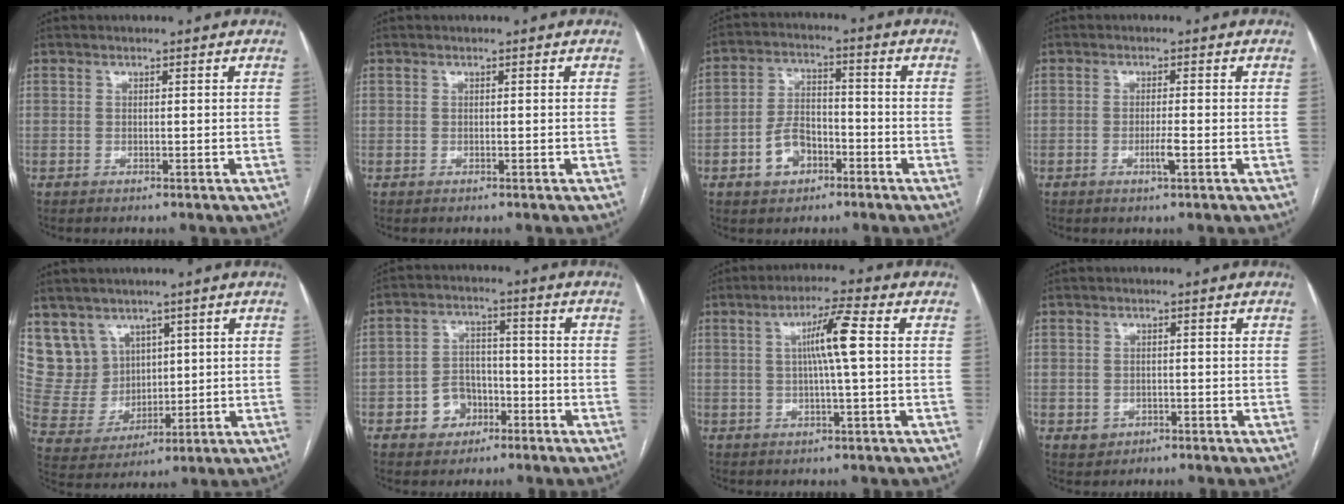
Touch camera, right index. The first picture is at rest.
{"total": 0.0}
{"total": 7.0, "force": [-3.2, 4.7, 4.1], "torque": [-0.085, 0.015, -0.053]}
{"total": 2.3, "force": [-0.9, -0.1, 2.1], "torque": [-0.041, -0.004, -0.015]}
{"total": 9.0, "force": [5.7, 7.0, 0.8], "torque": [-0.029, 0.031, 0.133]}
{"total": 6.3, "force": [-2.8, 5.2, 2.3], "torque": [-0.042, 0.021, -0.039]}
{"total": 6.6, "force": [1.0, -0.4, 6.6], "torque": [-0.116, 0.007, 0.015]}
{"total": 2.2, "force": [-0.8, 2.0, 0.4], "torque": [-0.001, 0.007, -0.008]}